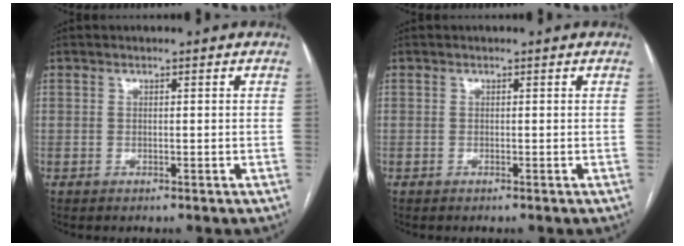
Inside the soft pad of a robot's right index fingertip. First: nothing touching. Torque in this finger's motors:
{"motor_torque": [0.33, 0.13, -0.01, 0.01]}